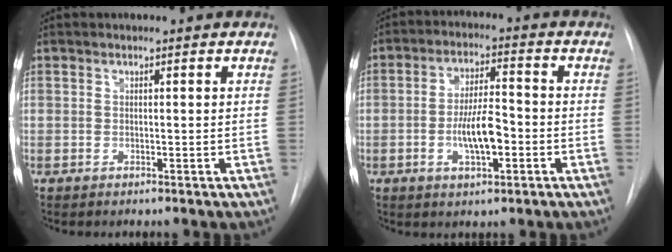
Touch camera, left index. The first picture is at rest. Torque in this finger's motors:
{"motor_torque": [0.88, 0.09, 0.42, 0.10]}